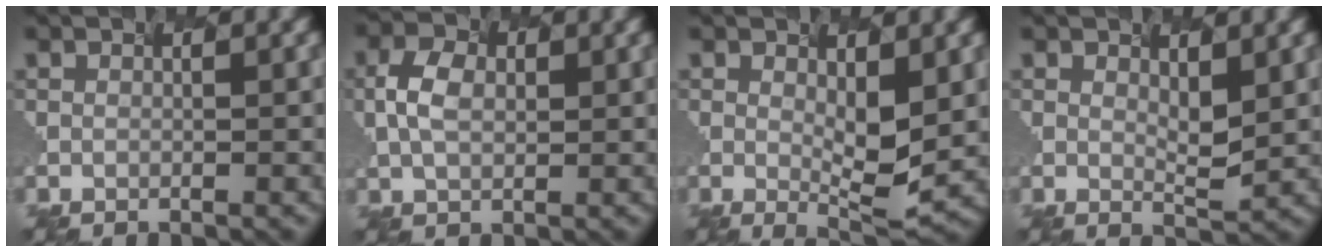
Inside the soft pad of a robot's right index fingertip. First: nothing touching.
{"total": 1.9, "force": [-0.7, 1.3, 1.2], "torque": [-0.056, -0.010, 0.019]}
{"total": 2.4, "force": [-0.4, -0.4, 2.4], "torque": [-0.066, -0.029, 0.028]}
{"total": 1.0, "force": [0.1, -1.0, 0.1], "torque": [-0.033, -0.023, 0.034]}